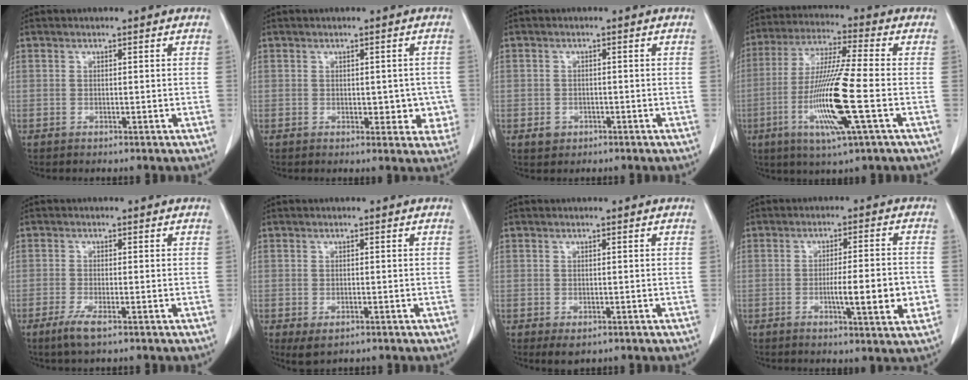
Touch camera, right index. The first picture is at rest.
{"total": 4.5, "force": [-0.5, 2.7, 3.5], "torque": [-0.024, 0.007, 0.001]}
{"total": 2.1, "force": [-0.9, 1.9, 0.3], "torque": [-0.001, 0.008, -0.007]}
{"total": 14.4, "force": [-3.9, -0.2, 13.9], "torque": [-0.284, -0.019, -0.079]}
{"total": 3.0, "force": [-1.8, 0.3, 2.4], "torque": [-0.051, -0.008, -0.035]}
{"total": 2.7, "force": [-1.3, 1.3, 2.0], "torque": [-0.038, -0.006, -0.010]}
{"total": 1.8, "force": [-0.7, 1.2, 1.1], "torque": [-0.010, -0.001, -0.002]}
{"total": 9.0, "force": [-2.1, 0.7, 8.7], "torque": [-0.126, -0.006, -0.030]}